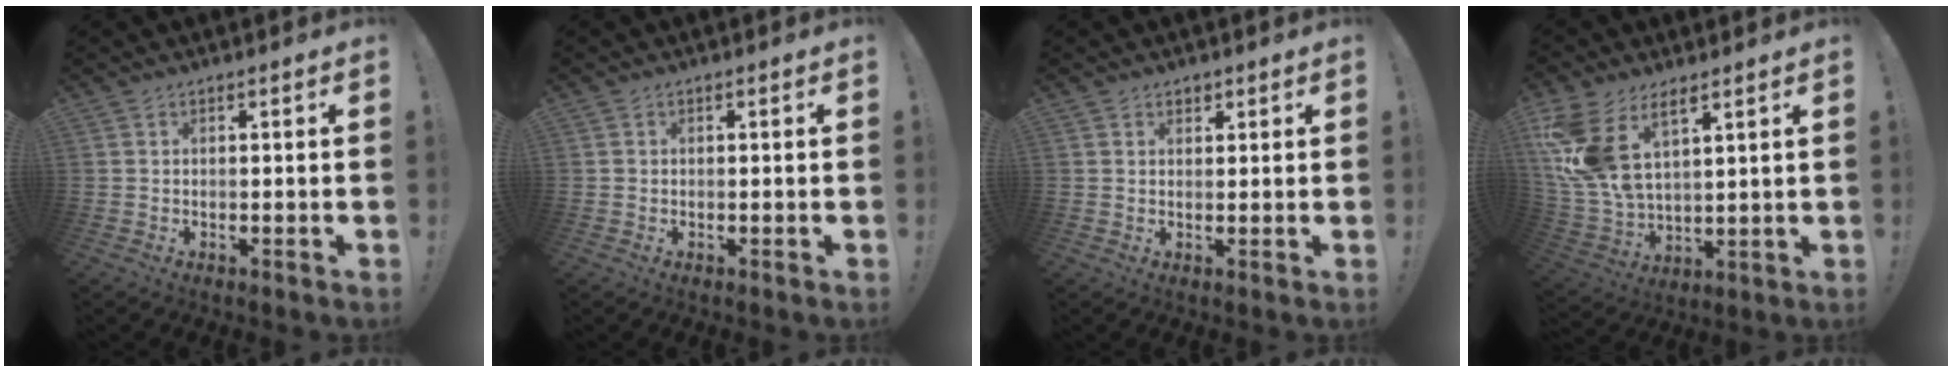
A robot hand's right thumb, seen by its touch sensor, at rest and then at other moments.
{"total": 0.6, "force": [-0.1, 0.5, -0.1], "torque": [0.002, 0.003, -0.003]}
{"total": 1.6, "force": [1.1, 1.0, 0.5], "torque": [0.000, -0.005, 0.017]}
{"total": 14.3, "force": [8.1, 7.7, 8.9], "torque": [-0.200, -0.045, 0.156]}